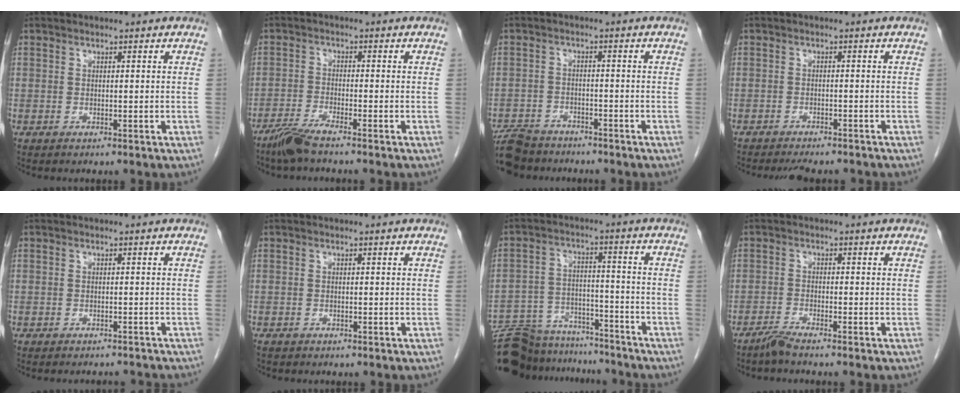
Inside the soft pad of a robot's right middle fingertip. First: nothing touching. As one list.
[{"total": 4.1, "force": [-3.4, -0.1, 2.4], "torque": [-0.053, -0.012, -0.074]}, {"total": 7.8, "force": [-6.9, 3.1, 2.0], "torque": [-0.036, -0.010, -0.114]}, {"total": 7.3, "force": [-6.6, 1.6, 2.6], "torque": [-0.035, -0.008, -0.087]}, {"total": 5.0, "force": [-4.8, 1.0, 1.1], "torque": [-0.010, -0.005, -0.052]}, {"total": 1.0, "force": [-0.8, 0.4, 0.3], "torque": [-0.008, -0.002, -0.011]}, {"total": 19.3, "force": [-17.7, 5.5, 5.2], "torque": [-0.123, 0.007, -0.264]}, {"total": 2.2, "force": [-2.0, -0.4, 0.9], "torque": [-0.025, -0.006, -0.045]}]